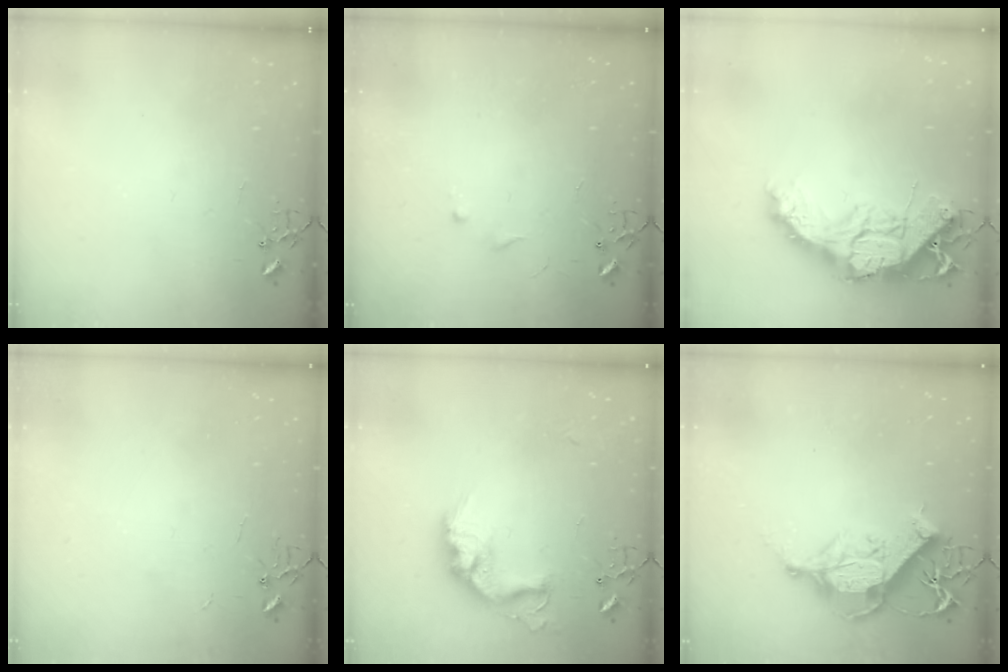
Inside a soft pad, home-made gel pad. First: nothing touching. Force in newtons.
{"total": 5.3, "press": 5.2, "slide": 0.7}
{"total": 18.5, "press": 18.4, "slide": 2.0}
{"total": 2.2, "press": 2.2, "slide": 0.3}
{"total": 16.9, "press": 16.9, "slide": 1.2}
{"total": 13.7, "press": 13.5, "slide": 2.2}